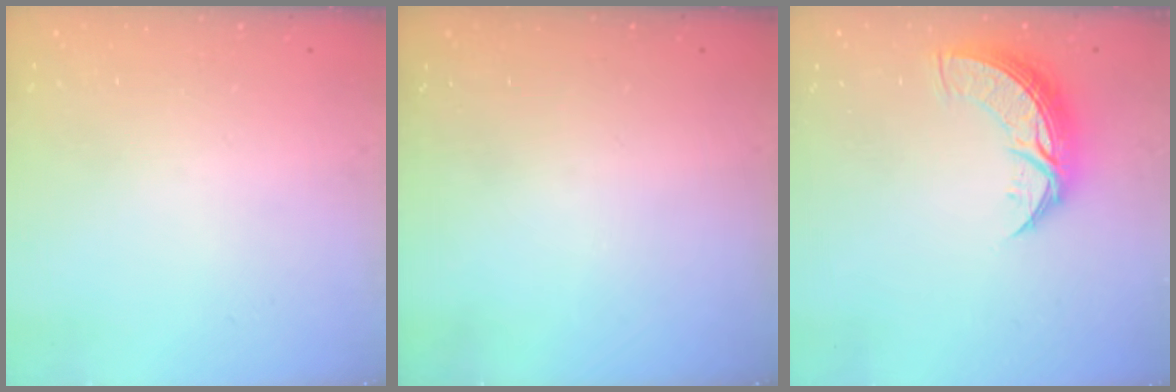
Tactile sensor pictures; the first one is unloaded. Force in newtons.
{"total": 0.0}
{"total": 9.5, "press": 9.5, "slide": 0.8}